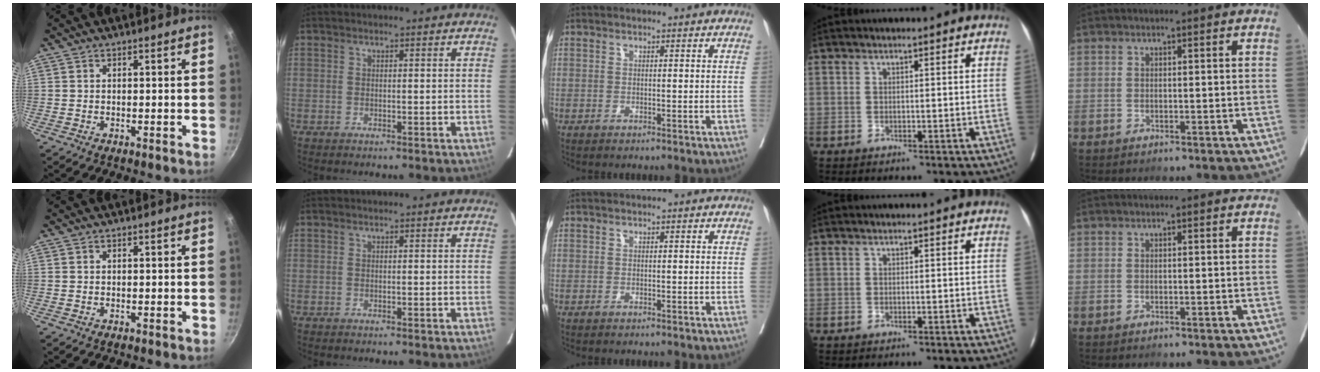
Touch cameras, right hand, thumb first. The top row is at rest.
{}